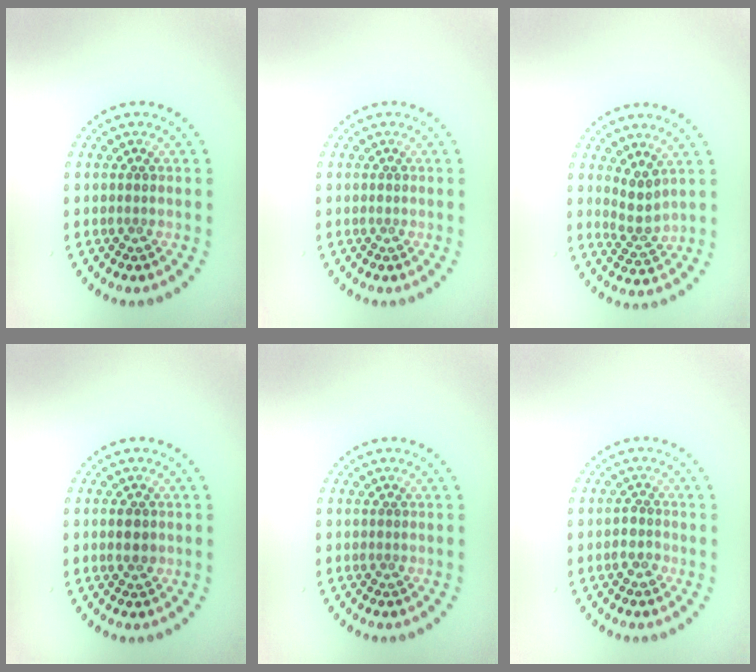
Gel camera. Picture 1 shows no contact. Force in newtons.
{"total": 0.0}
{"total": 2.2, "press": 1.7, "slide": 1.5}
{"total": 1.7, "press": 1.7, "slide": 0.1}
{"total": 0.0}
{"total": 1.6, "press": 1.3, "slide": 0.9}